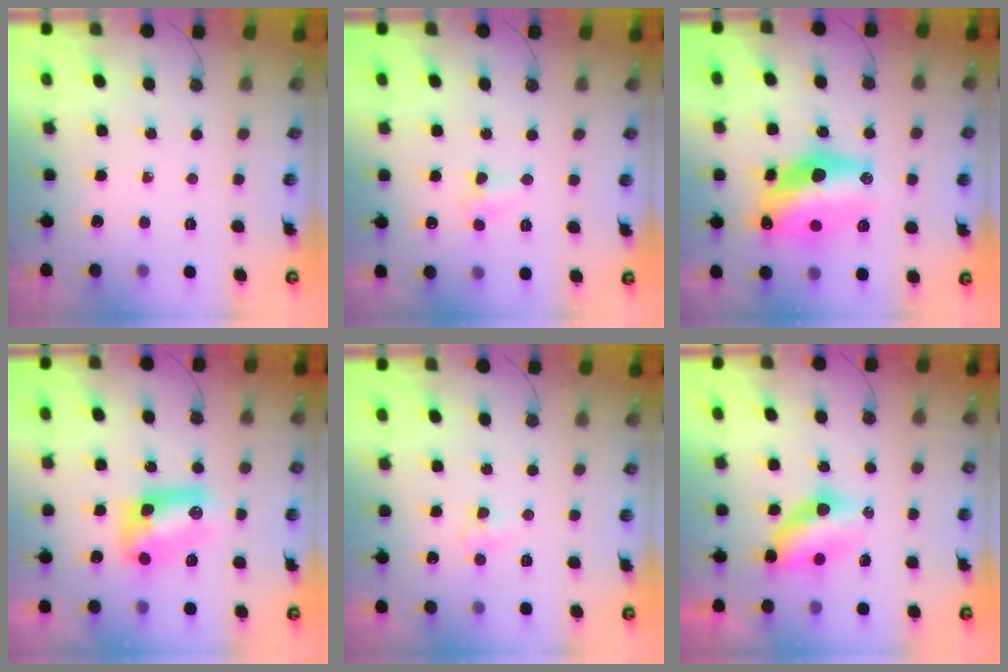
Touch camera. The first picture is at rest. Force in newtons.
{"total": 5.0, "press": 5.0, "slide": 0.5}
{"total": 17.8, "press": 17.2, "slide": 4.4}
{"total": 9.6, "press": 9.5, "slide": 1.2}
{"total": 3.6, "press": 3.6, "slide": 0.5}
{"total": 6.5, "press": 6.4, "slide": 0.6}